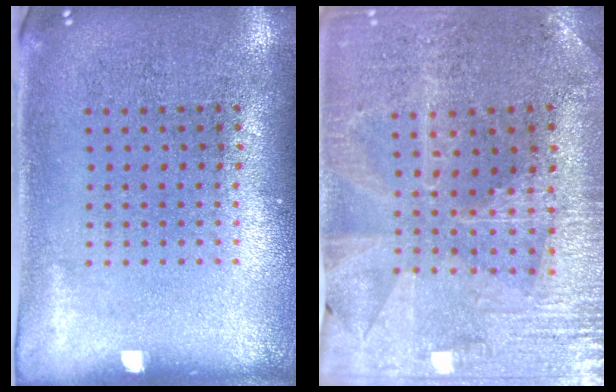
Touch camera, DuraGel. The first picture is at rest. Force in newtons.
{"total": 1.7, "press": 1.7, "slide": 0.3}